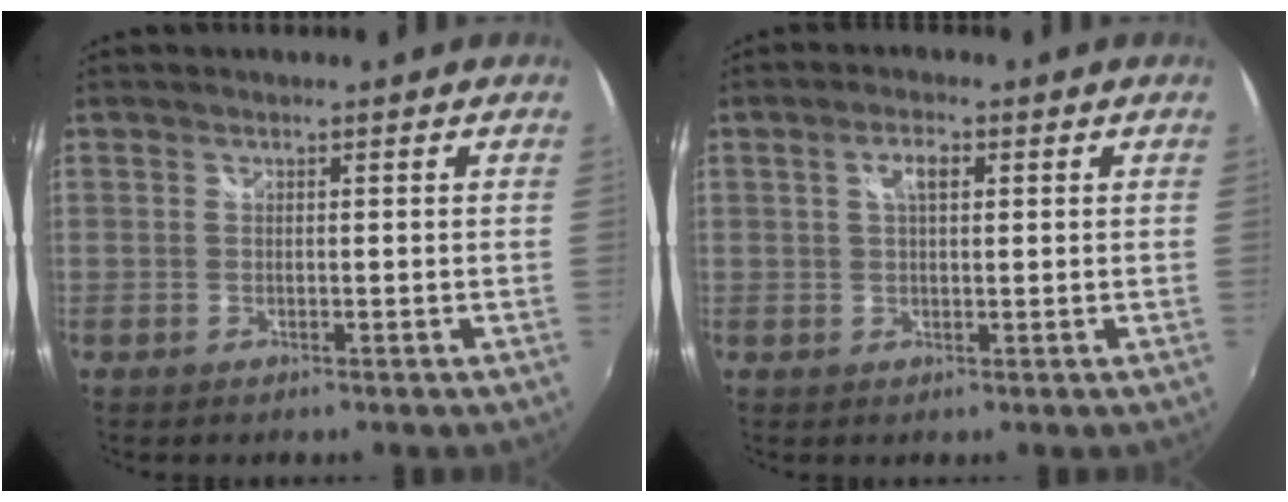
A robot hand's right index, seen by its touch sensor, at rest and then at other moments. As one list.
[{"total": 3.2, "force": [1.0, 1.4, 2.8], "torque": [-0.050, 0.009, 0.016]}]